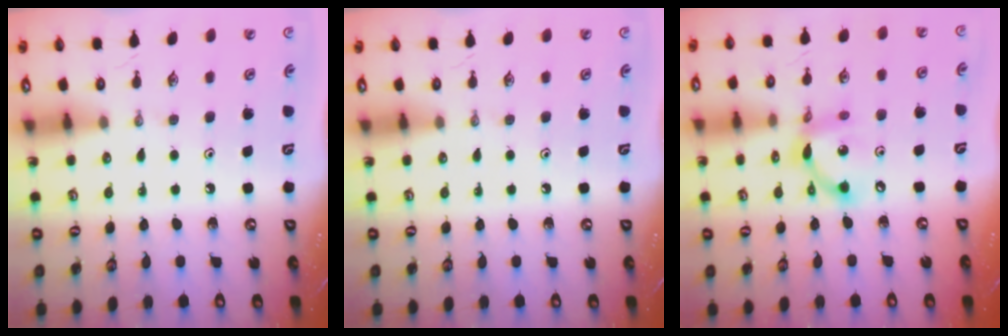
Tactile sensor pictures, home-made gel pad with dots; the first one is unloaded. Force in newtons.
{"total": 0.0}
{"total": 11.9, "press": 11.9, "slide": 0.8}